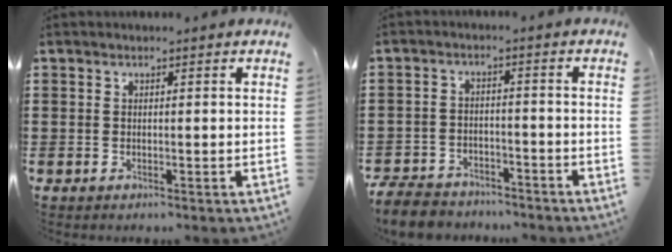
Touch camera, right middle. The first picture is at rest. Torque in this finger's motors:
{"motor_torque": [0.60, -0.19, 0.18, 0.16]}